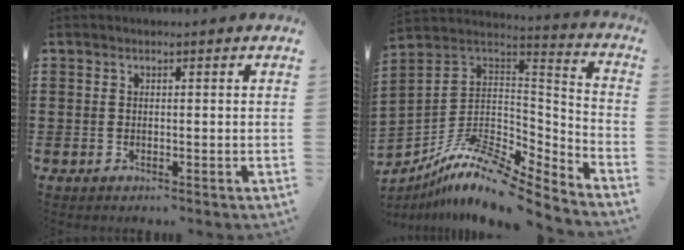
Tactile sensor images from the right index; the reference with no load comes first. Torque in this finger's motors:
{"motor_torque": [0.06, 0.27, 0.24, 0.07]}